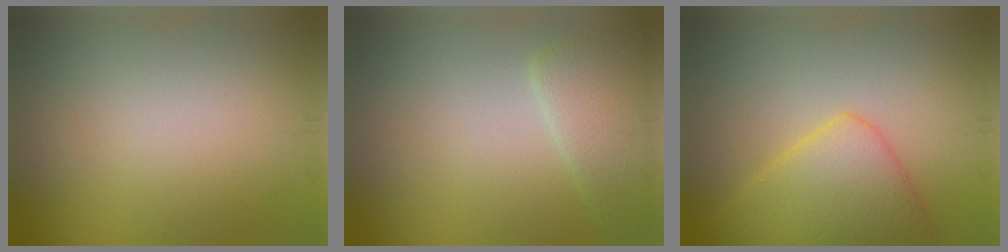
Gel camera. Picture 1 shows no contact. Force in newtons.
{"total": 3.2, "press": 3.2, "slide": 0.3}
{"total": 5.9, "press": 5.9, "slide": 0.2}